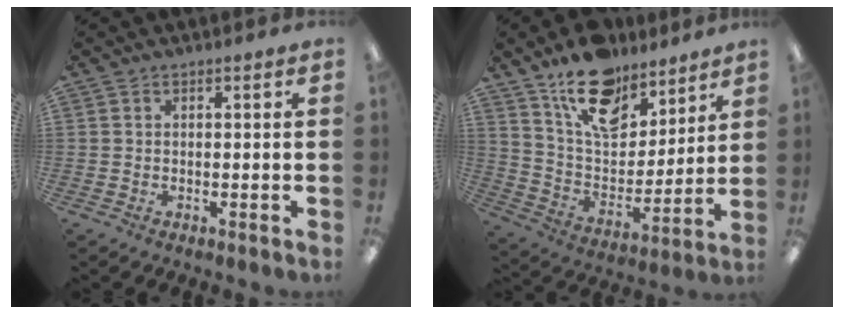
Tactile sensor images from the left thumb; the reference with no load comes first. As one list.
[{"total": 16.6, "force": [12.4, 8.4, 7.2], "torque": [-0.124, -0.077, 0.225]}]